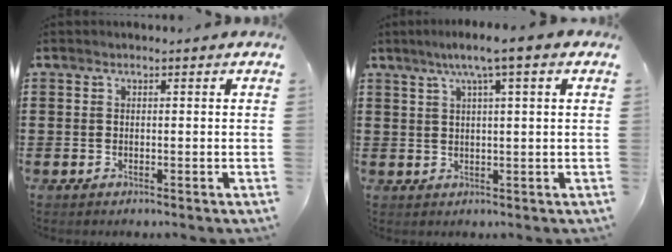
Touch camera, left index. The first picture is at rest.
{"total": 4.3, "force": [2.2, -0.2, 3.7], "torque": [-0.076, 0.004, 0.034]}